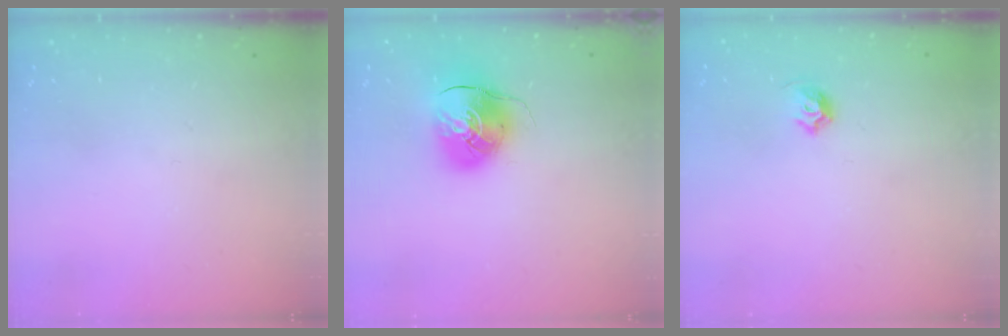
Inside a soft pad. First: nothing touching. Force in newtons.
{"total": 9.5, "press": 9.3, "slide": 1.5}
{"total": 4.9, "press": 4.8, "slide": 0.9}